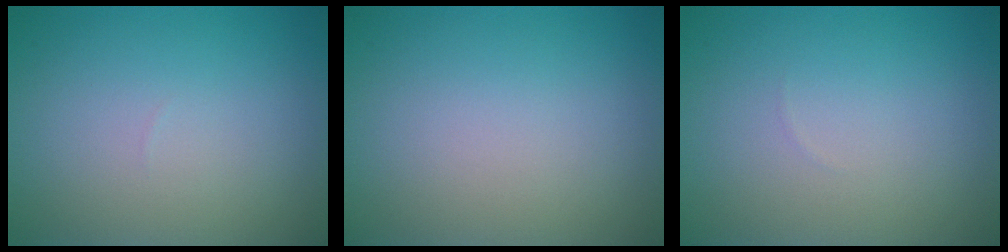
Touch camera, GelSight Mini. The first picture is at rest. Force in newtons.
{"total": 0.0}
{"total": 0.0}